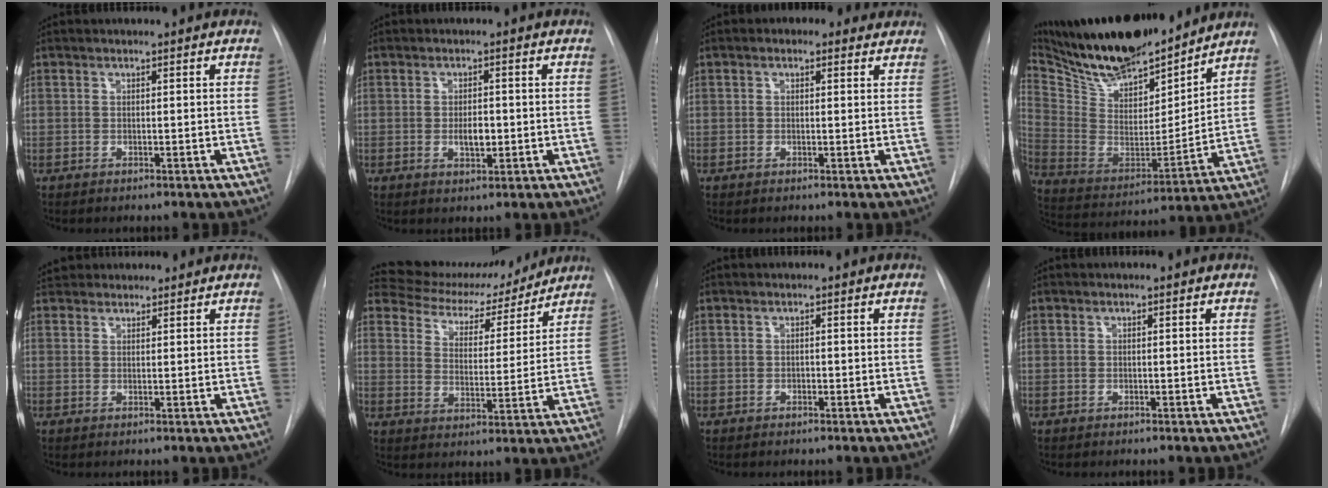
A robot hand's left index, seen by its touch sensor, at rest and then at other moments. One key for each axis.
{"total": 2.9, "fx": -0.4, "fy": 1.3, "fz": 2.5, "tx": -0.042, "ty": 0.000, "tz": -0.004}
{"total": 3.0, "fx": 1.8, "fy": 1.9, "fz": 1.5, "tx": -0.022, "ty": 0.019, "tz": 0.022}
{"total": 23.1, "fx": 20.0, "fy": 5.8, "fz": 10.0, "tx": -0.191, "ty": -0.012, "tz": 0.339}
{"total": 5.4, "fx": 5.0, "fy": 2.1, "fz": 0.7, "tx": -0.006, "ty": 0.037, "tz": 0.081}
{"total": 14.3, "fx": 13.6, "fy": 3.9, "fz": 2.6, "tx": -0.028, "ty": -0.007, "tz": 0.197}
{"total": 0.0}
{"total": 0.0}